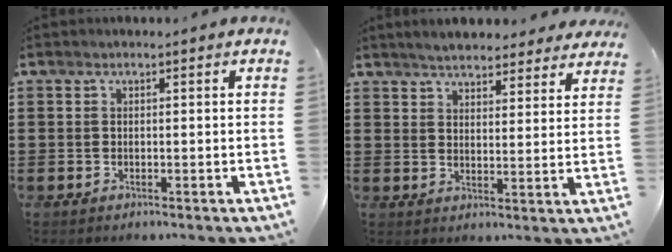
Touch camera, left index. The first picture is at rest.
{"total": 4.7, "force": [4.5, 0.7, 0.9], "torque": [-0.035, -0.012, 0.083]}